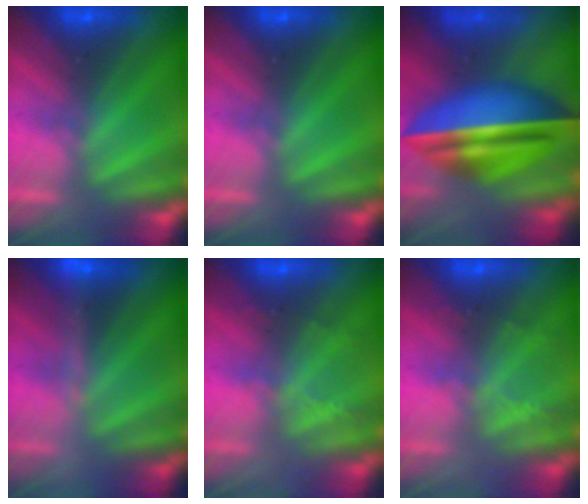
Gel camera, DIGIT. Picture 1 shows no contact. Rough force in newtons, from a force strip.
{"total": 0.0}
{"total": 7.1}
{"total": 3.2}
{"total": 2.2}
{"total": 2.2}